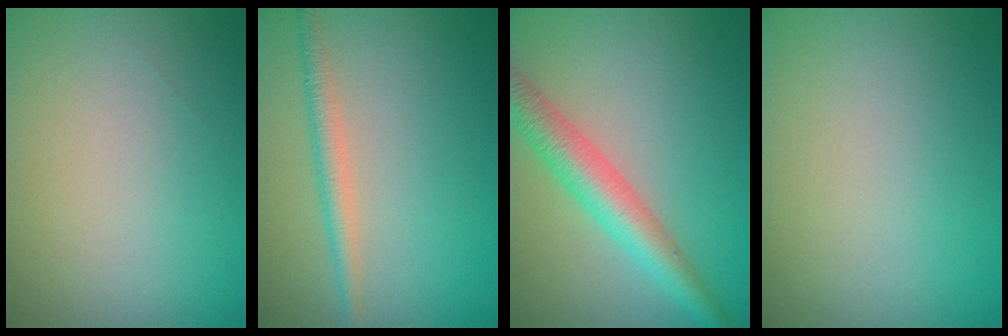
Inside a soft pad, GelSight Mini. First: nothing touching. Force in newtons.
{"total": 2.2, "press": 2.2, "slide": 0.0}
{"total": 4.8, "press": 4.8, "slide": 0.1}
{"total": 0.0}